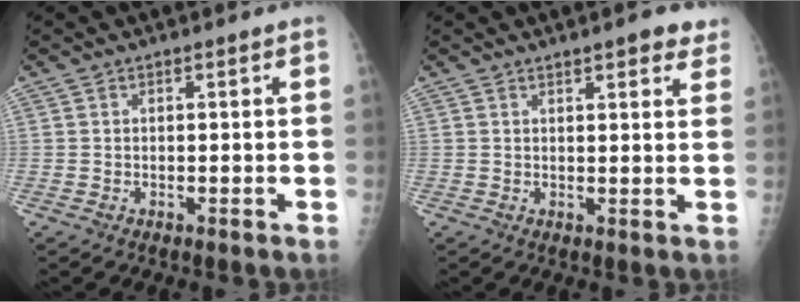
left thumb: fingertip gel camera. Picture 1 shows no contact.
{"total": 5.5, "force": [3.9, 1.5, 3.6], "torque": [-0.019, -0.009, 0.047]}